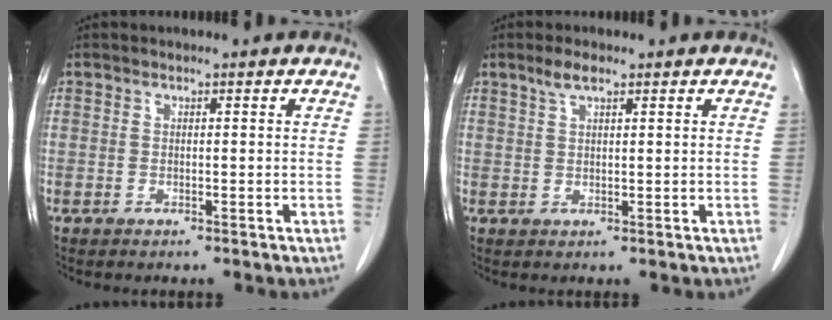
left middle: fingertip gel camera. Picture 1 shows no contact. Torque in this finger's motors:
{"motor_torque": [0.63, -0.47, -0.03, 0.01]}